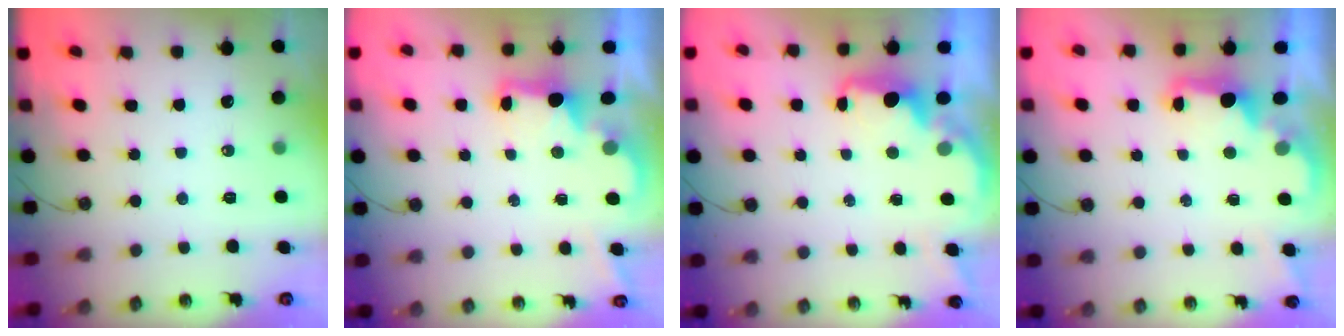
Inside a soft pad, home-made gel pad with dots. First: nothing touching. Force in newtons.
{"total": 2.5, "press": 2.3, "slide": 0.8}
{"total": 2.2, "press": 2.0, "slide": 0.8}
{"total": 2.4, "press": 2.3, "slide": 0.8}